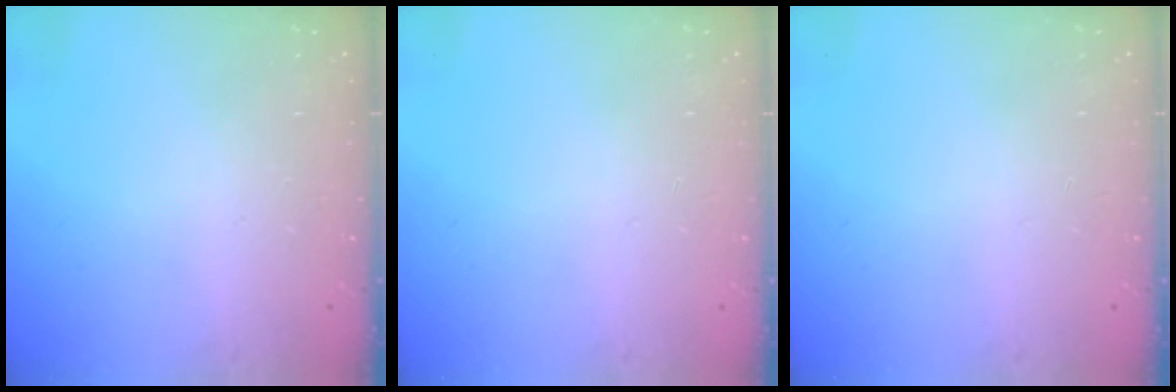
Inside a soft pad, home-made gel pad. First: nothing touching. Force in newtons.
{"total": 0.0}
{"total": 0.0}